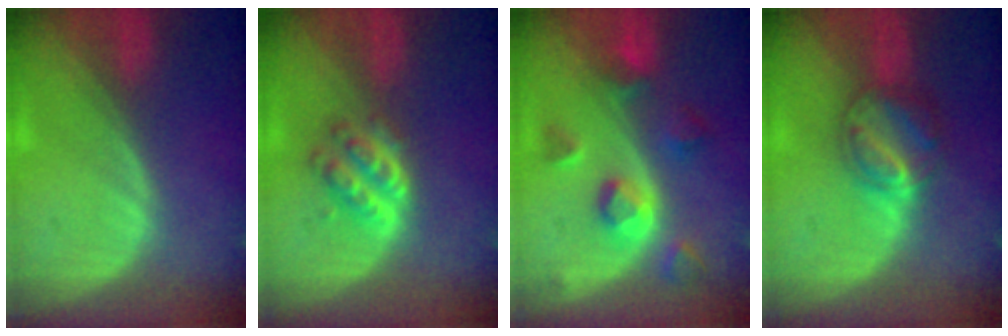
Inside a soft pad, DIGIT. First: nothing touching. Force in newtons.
{"total": 4.7, "press": 4.4, "slide": 1.7}
{"total": 7.6, "press": 6.8, "slide": 3.4}
{"total": 5.7, "press": 5.5, "slide": 1.6}